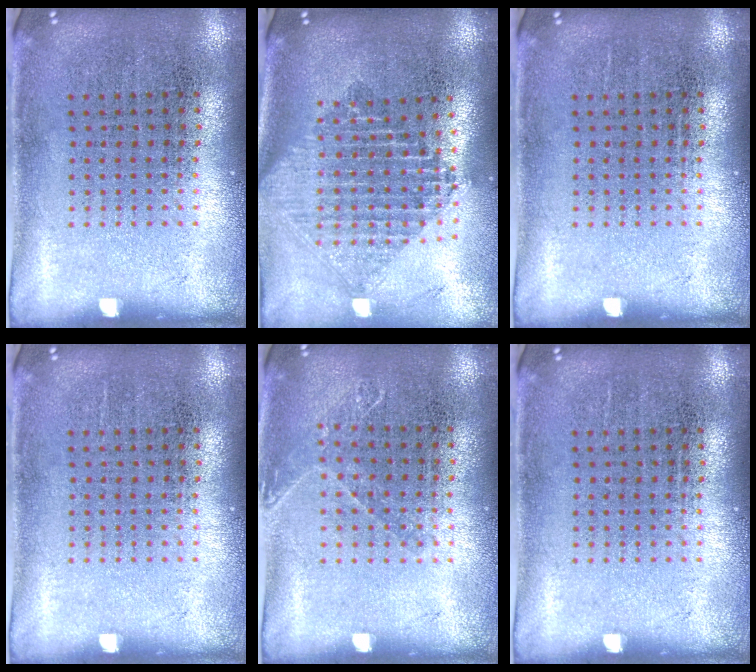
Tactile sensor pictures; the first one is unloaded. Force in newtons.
{"total": 2.2, "press": 1.7, "slide": 1.4}
{"total": 0.0}
{"total": 0.0}
{"total": 1.0, "press": 0.9, "slide": 0.3}
{"total": 0.0}